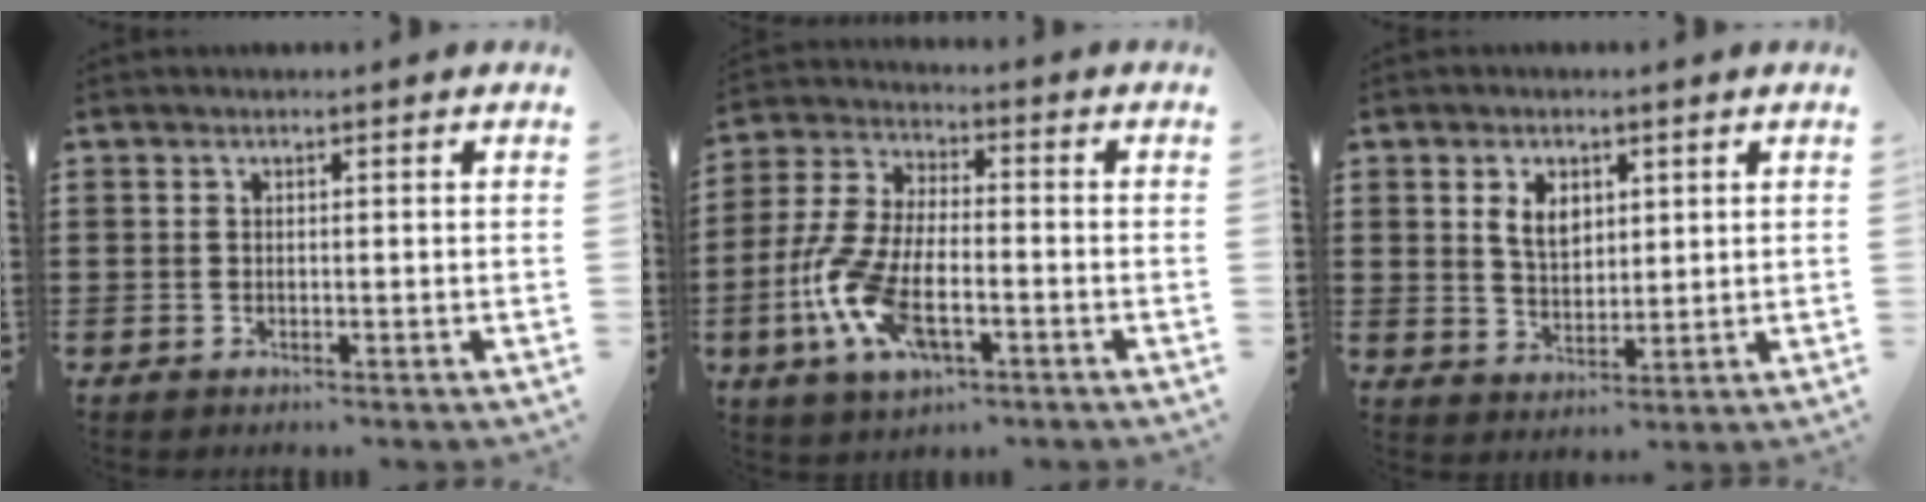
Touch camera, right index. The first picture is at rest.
{"total": 10.9, "force": [-3.8, 4.7, 9.0], "torque": [-0.226, -0.013, -0.077]}
{"total": 4.6, "force": [1.9, 3.0, 3.0], "torque": [-0.060, 0.009, 0.031]}